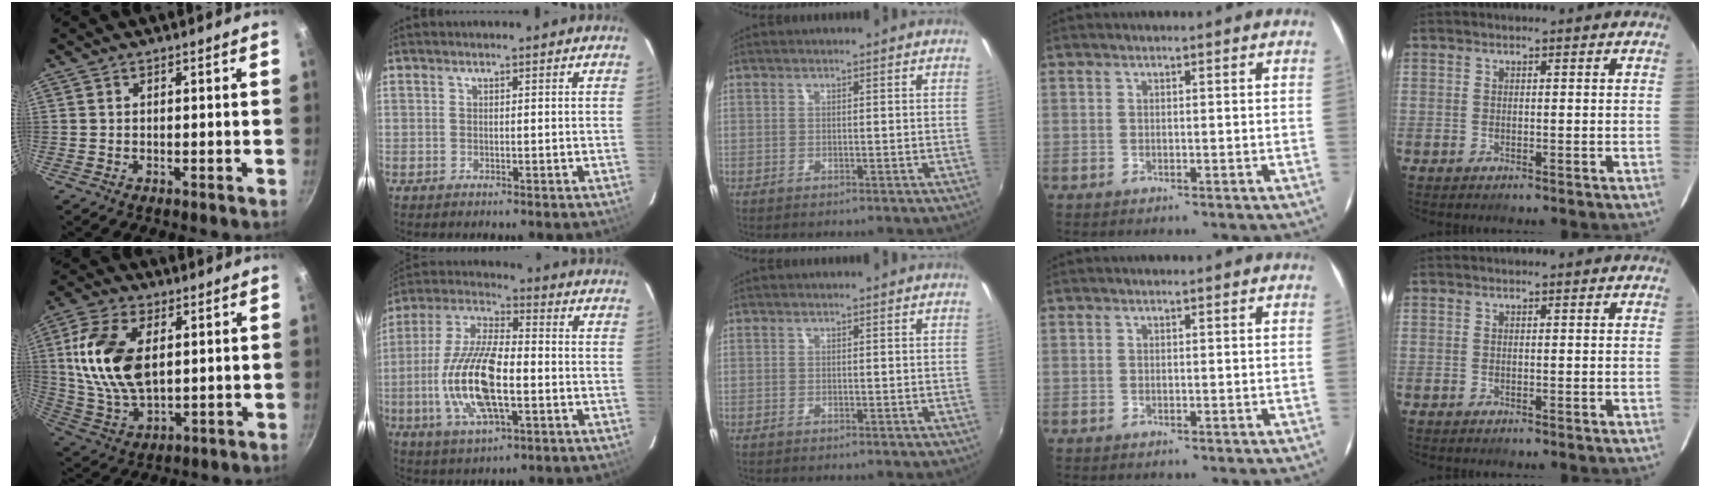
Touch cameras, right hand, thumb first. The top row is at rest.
{"thumb": {"total": 16.3, "force": [3.2, 9.4, 12.9], "torque": [-0.238, -0.009, 0.069]}, "index": {"total": 17.2, "force": [-3.6, 6.3, 15.6], "torque": [-0.323, -0.006, -0.070]}}